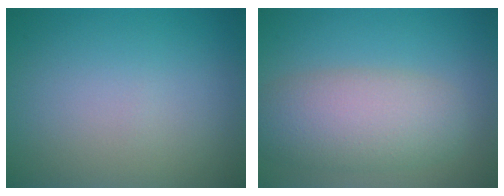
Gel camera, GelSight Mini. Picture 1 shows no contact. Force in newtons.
{"total": 5.9, "press": 5.9, "slide": 0.6}